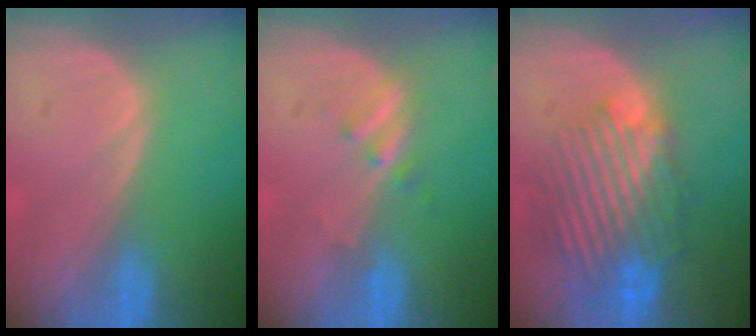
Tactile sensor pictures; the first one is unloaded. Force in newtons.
{"total": 1.9, "press": 1.9, "slide": 0.3}
{"total": 10.2, "press": 9.1, "slide": 4.7}